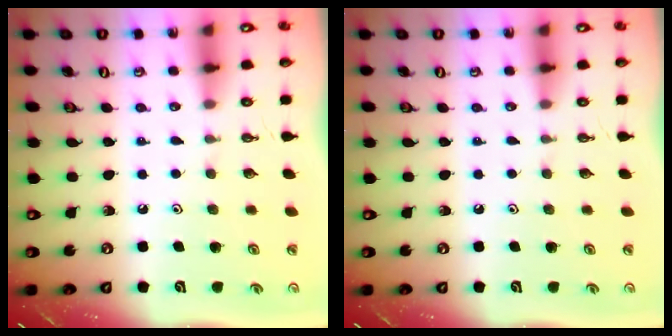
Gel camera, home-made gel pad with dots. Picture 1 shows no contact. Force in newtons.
{"total": 0.0}